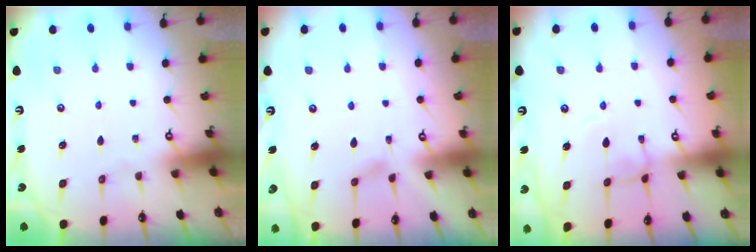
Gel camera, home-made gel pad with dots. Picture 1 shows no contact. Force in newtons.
{"total": 1.1, "press": 1.0, "slide": 0.4}
{"total": 1.4, "press": 1.4, "slide": 0.4}